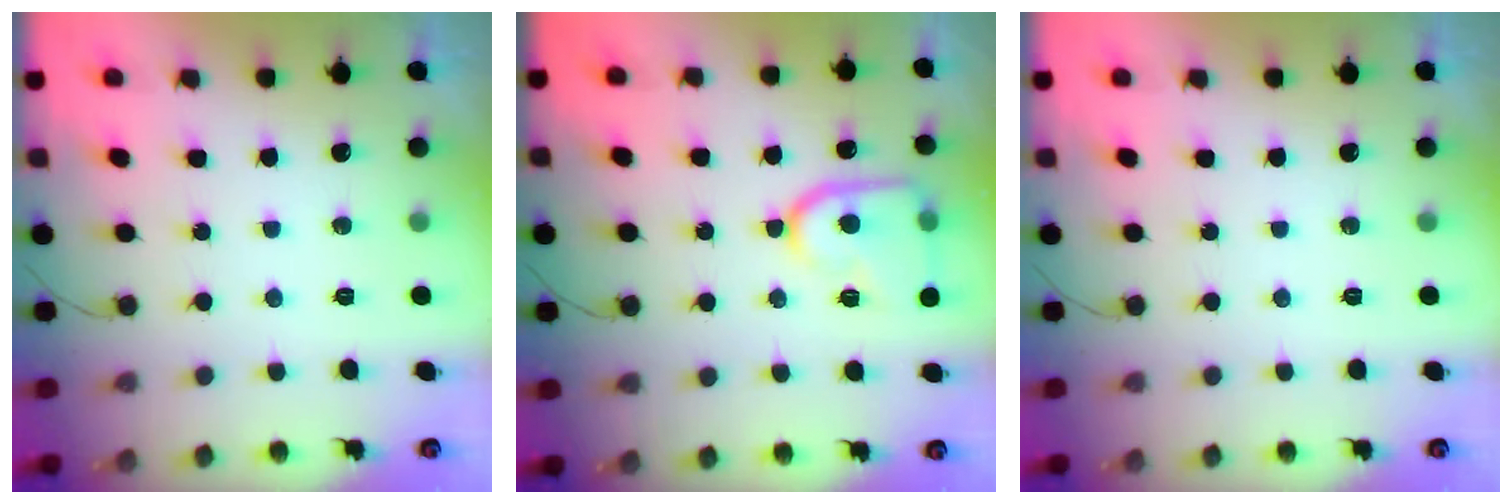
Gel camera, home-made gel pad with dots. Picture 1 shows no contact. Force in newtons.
{"total": 14.6, "press": 14.5, "slide": 1.3}
{"total": 0.0}